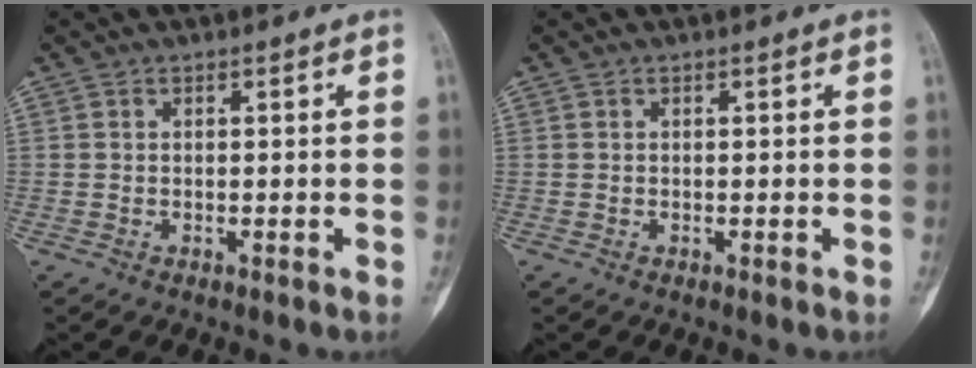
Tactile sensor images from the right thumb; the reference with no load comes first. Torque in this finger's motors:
{"motor_torque": [0.23, 0.22, 0.12, 0.12, 0.02]}